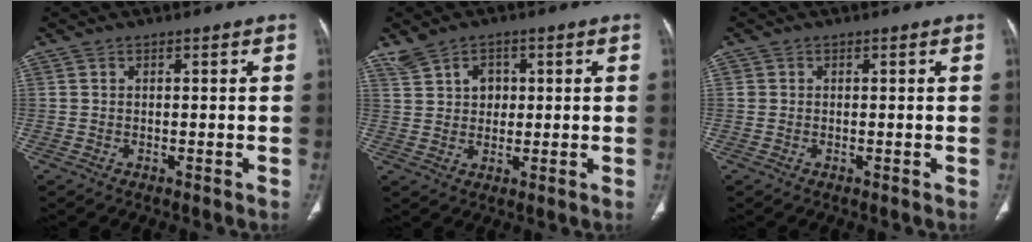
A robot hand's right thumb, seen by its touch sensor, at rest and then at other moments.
{"total": 5.2, "force": [2.1, 3.9, 2.7], "torque": [-0.031, -0.002, 0.041]}
{"total": 0.5, "force": [0.1, 0.5, 0.0], "torque": [0.004, 0.003, 0.001]}